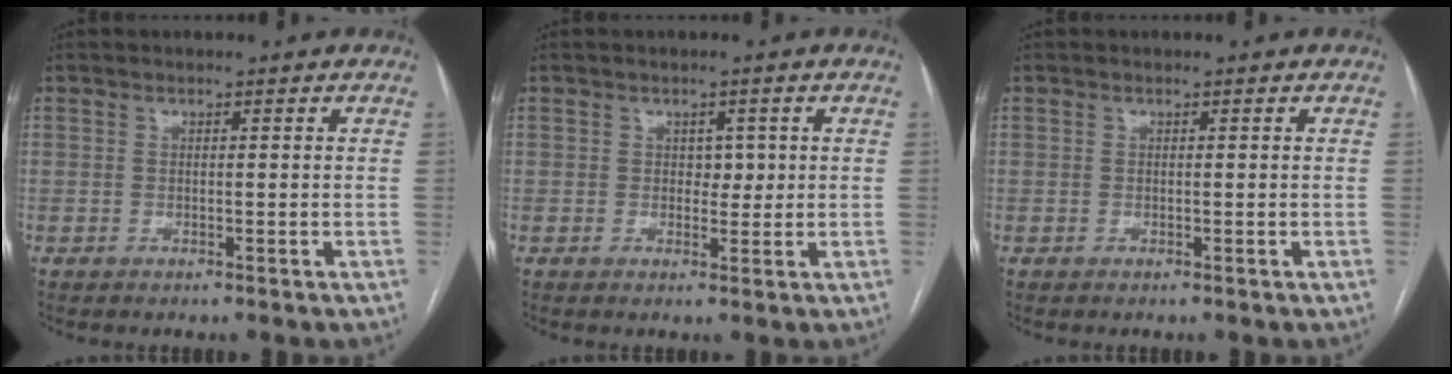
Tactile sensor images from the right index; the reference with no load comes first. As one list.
[{"total": 2.0, "force": [0.4, 1.4, 1.3], "torque": [-0.011, 0.002, 0.005]}, {"total": 0.0}]